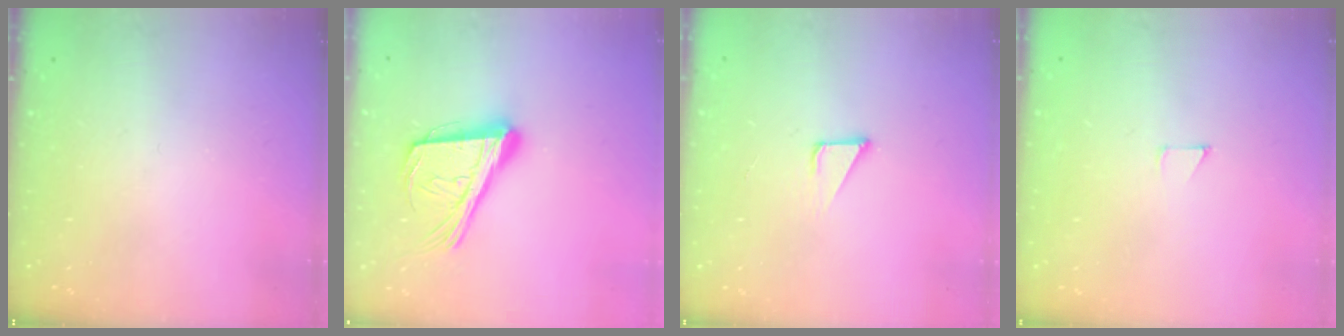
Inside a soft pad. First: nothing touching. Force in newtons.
{"total": 20.2, "press": 19.6, "slide": 4.7}
{"total": 2.2, "press": 2.2, "slide": 0.2}
{"total": 2.7, "press": 2.7, "slide": 0.2}